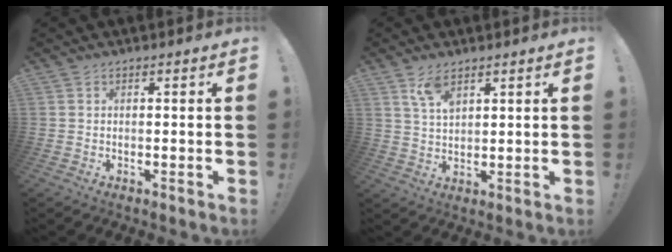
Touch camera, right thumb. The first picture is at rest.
{"total": 6.5, "force": [4.3, 2.8, 4.0], "torque": [-0.077, -0.017, 0.080]}